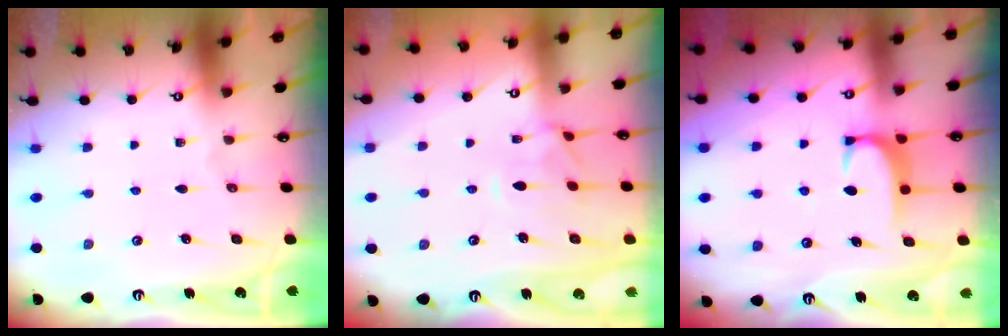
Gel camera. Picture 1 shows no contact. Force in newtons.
{"total": 1.8, "press": 1.5, "slide": 1.0}
{"total": 1.8, "press": 1.7, "slide": 0.5}